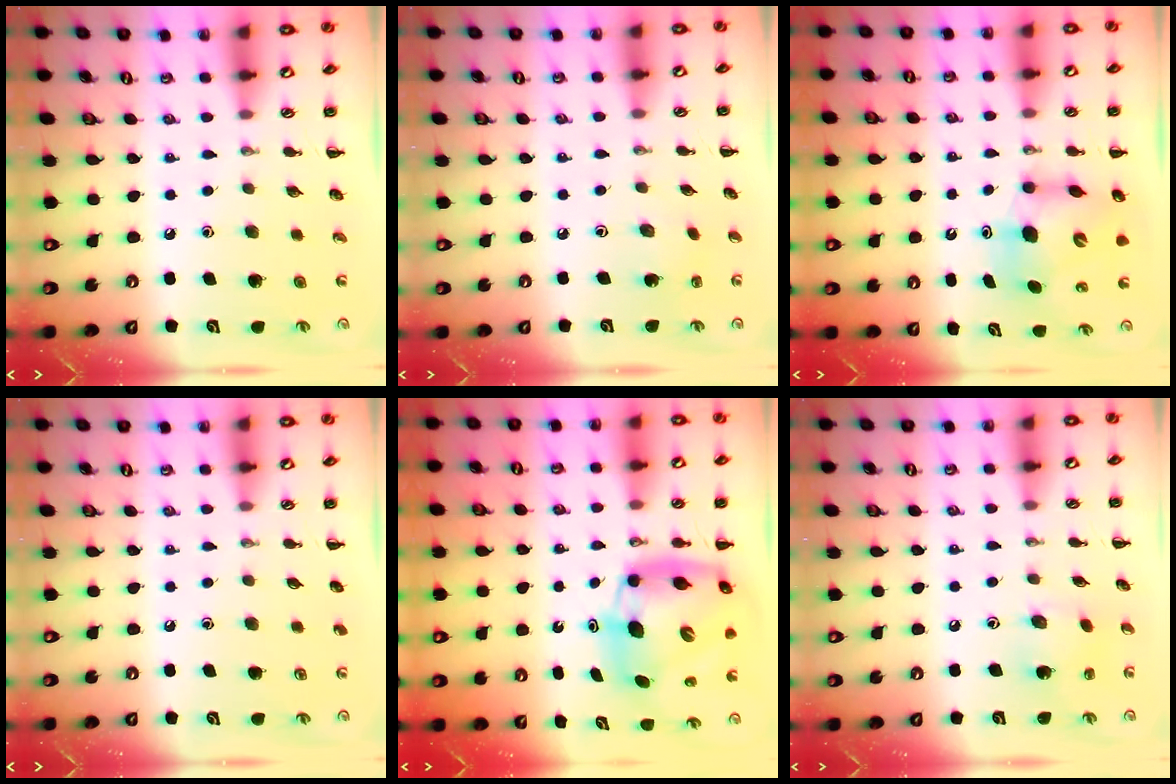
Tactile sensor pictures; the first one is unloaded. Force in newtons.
{"total": 1.1, "press": 1.0, "slide": 0.5}
{"total": 7.3, "press": 7.2, "slide": 1.4}
{"total": 0.0}
{"total": 9.0, "press": 8.7, "slide": 2.3}
{"total": 2.2, "press": 2.1, "slide": 0.6}